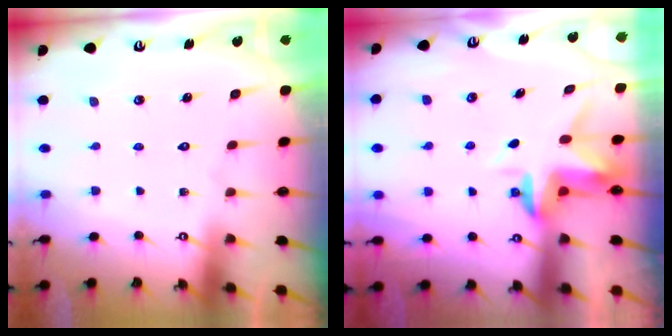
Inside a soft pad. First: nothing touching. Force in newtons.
{"total": 3.2, "press": 3.1, "slide": 0.5}